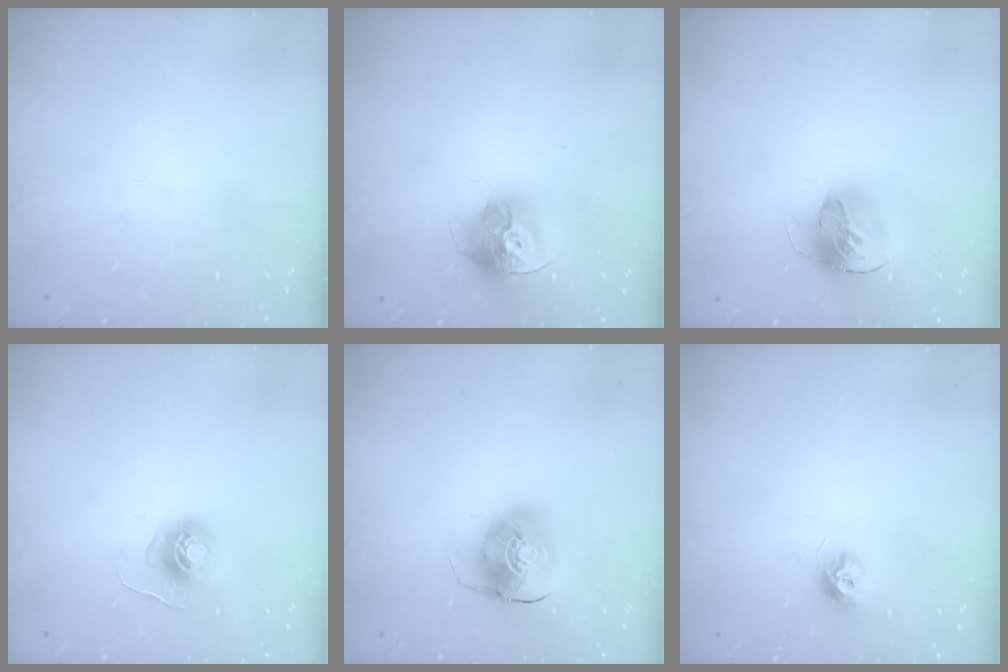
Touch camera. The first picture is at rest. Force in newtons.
{"total": 15.3, "press": 15.2, "slide": 1.7}
{"total": 16.1, "press": 16.0, "slide": 1.7}
{"total": 5.9, "press": 5.9, "slide": 0.3}
{"total": 9.6, "press": 9.4, "slide": 1.7}
{"total": 7.3, "press": 7.3, "slide": 0.3}